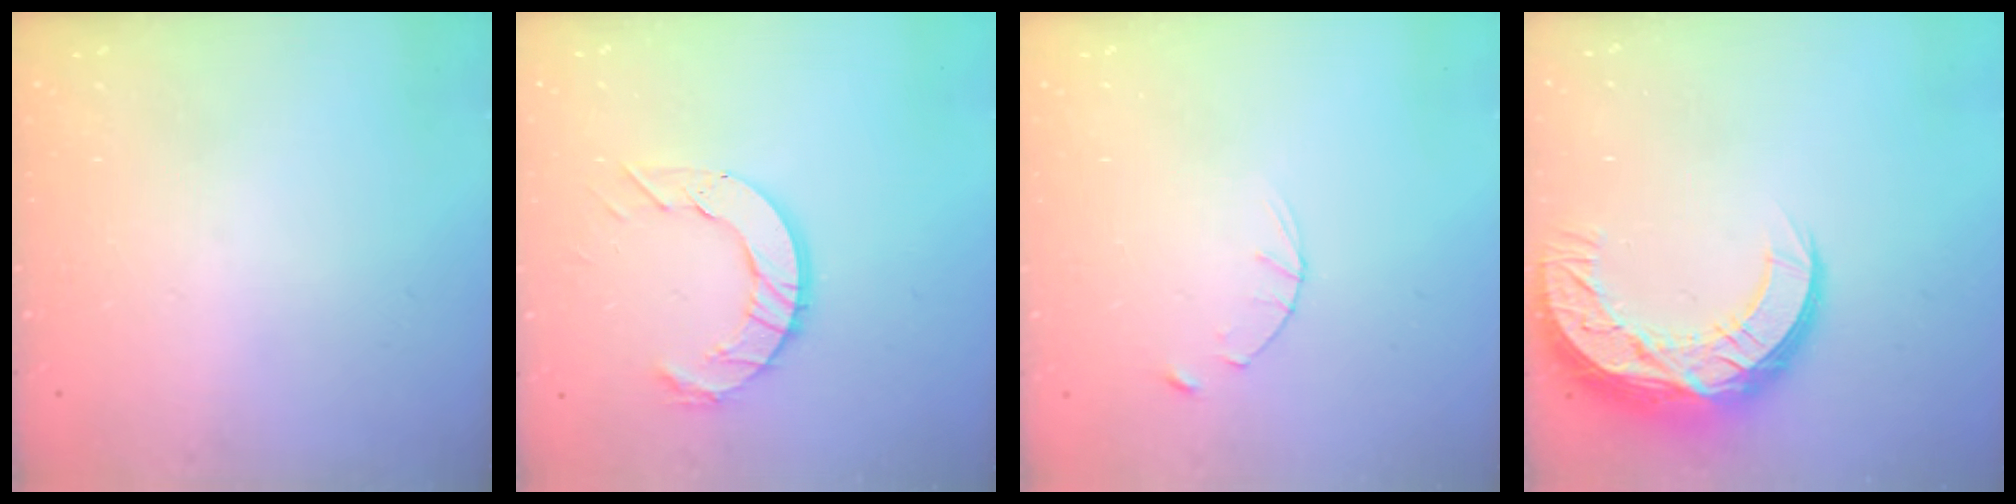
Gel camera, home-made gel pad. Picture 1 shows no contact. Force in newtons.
{"total": 9.8, "press": 9.7, "slide": 1.1}
{"total": 2.8, "press": 2.8, "slide": 0.4}
{"total": 16.0, "press": 16.0, "slide": 1.3}